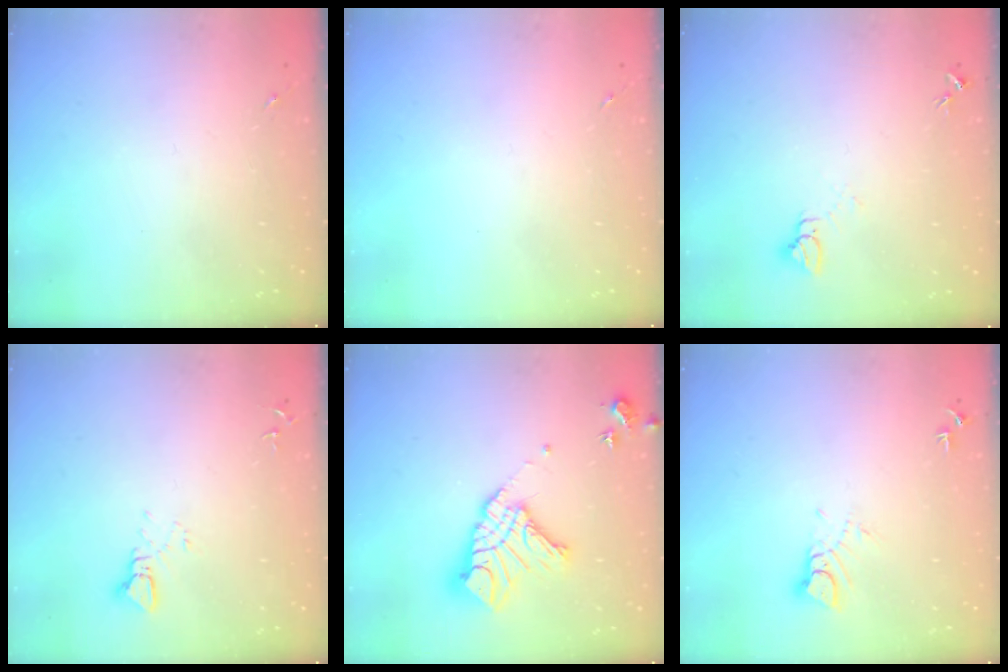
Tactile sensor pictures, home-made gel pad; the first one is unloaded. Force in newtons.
{"total": 0.0}
{"total": 4.5, "press": 4.4, "slide": 0.2}
{"total": 2.7, "press": 2.7, "slide": 0.1}
{"total": 16.9, "press": 16.8, "slide": 1.8}
{"total": 4.3, "press": 4.2, "slide": 0.4}